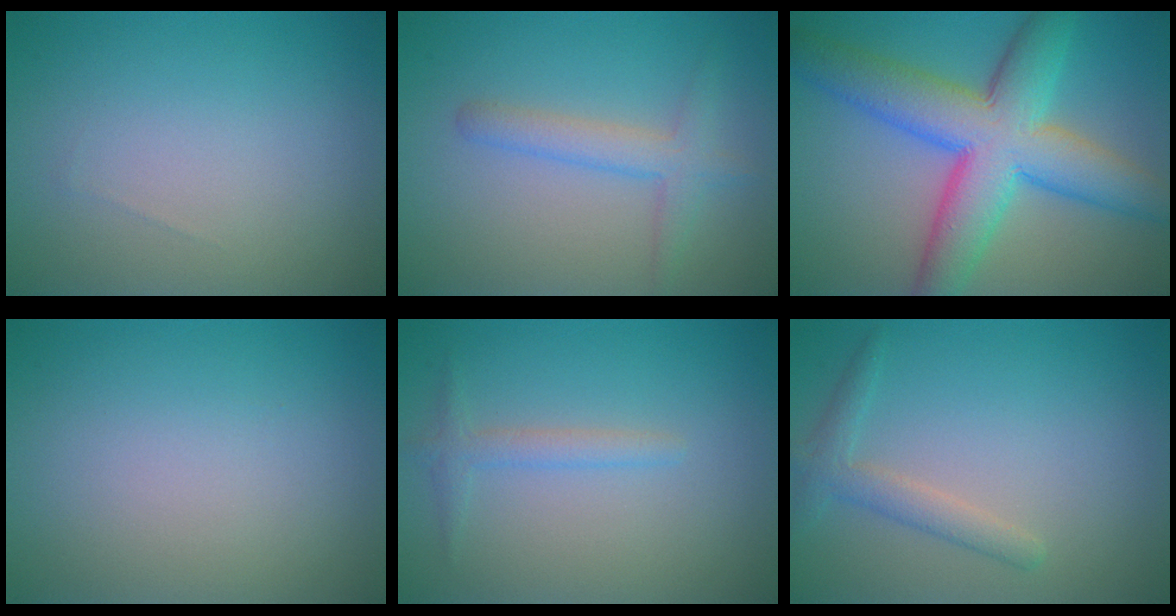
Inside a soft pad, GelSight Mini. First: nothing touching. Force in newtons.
{"total": 2.8, "press": 2.8, "slide": 0.2}
{"total": 10.2, "press": 10.2, "slide": 0.2}
{"total": 0.0}
{"total": 1.6, "press": 1.6, "slide": 0.1}
{"total": 2.2, "press": 2.2, "slide": 0.1}